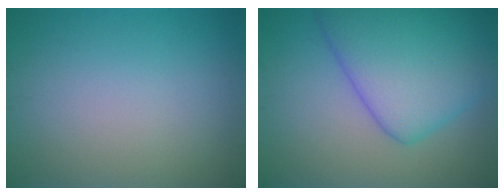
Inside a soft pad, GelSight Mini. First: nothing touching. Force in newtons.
{"total": 8.9, "press": 8.9, "slide": 0.3}